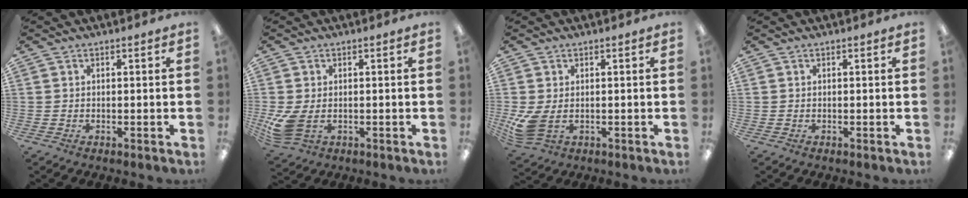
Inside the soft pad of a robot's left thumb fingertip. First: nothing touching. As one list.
[{"total": 6.1, "force": [-0.8, 4.0, 4.5], "torque": [-0.108, -0.007, -0.018]}, {"total": 5.7, "force": [-0.4, 3.6, 4.4], "torque": [-0.102, -0.006, -0.010]}, {"total": 0.0}]